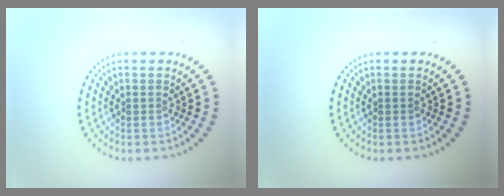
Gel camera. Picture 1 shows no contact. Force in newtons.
{"total": 0.0}